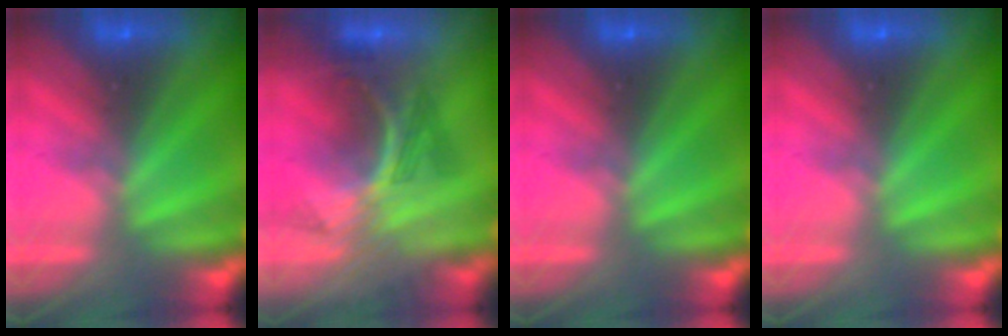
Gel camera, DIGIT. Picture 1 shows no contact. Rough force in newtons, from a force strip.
{"total": 3.0}
{"total": 0.0}
{"total": 0.0}